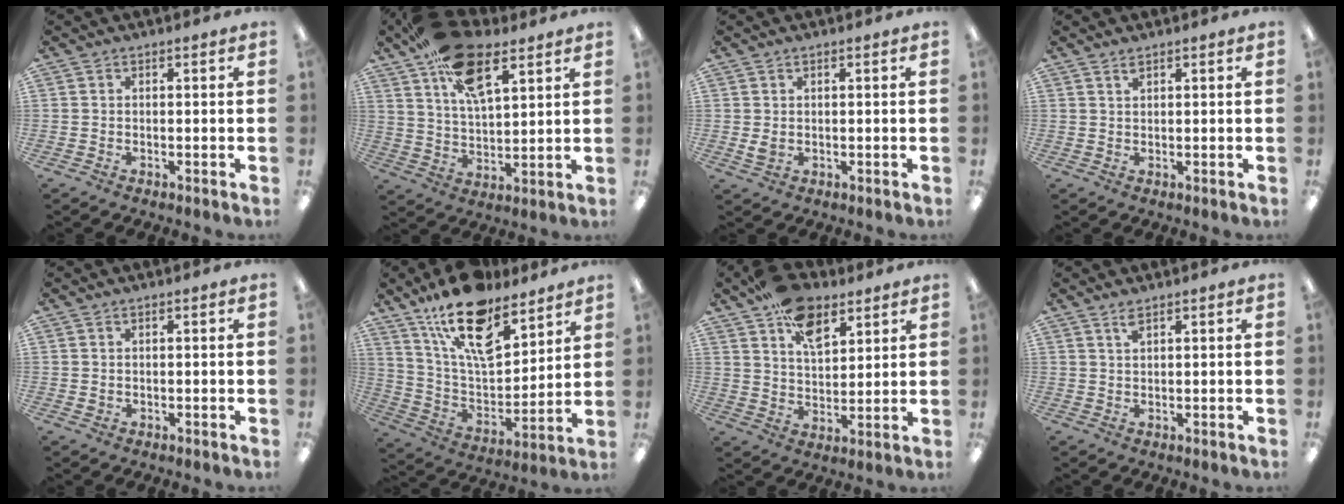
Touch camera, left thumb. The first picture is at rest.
{"total": 17.3, "force": [10.3, 8.1, 11.4], "torque": [-0.195, -0.029, 0.181]}
{"total": 2.2, "force": [0.3, 1.4, 1.7], "torque": [-0.031, -0.004, 0.003]}
{"total": 1.3, "force": [1.1, 0.3, 0.6], "torque": [-0.015, -0.001, 0.020]}
{"total": 0.8, "force": [0.4, 0.5, 0.3], "torque": [-0.008, 0.003, 0.007]}
{"total": 19.9, "force": [13.8, 8.3, 11.7], "torque": [-0.201, -0.077, 0.242]}
{"total": 12.3, "force": [7.7, 6.7, 6.8], "torque": [-0.103, -0.034, 0.139]}
{"total": 2.1, "force": [1.6, 0.5, 1.2], "torque": [-0.028, 0.002, 0.028]}